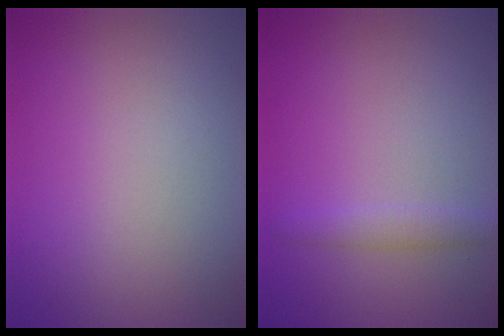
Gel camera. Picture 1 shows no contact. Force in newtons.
{"total": 1.5, "press": 1.5, "slide": 0.1}